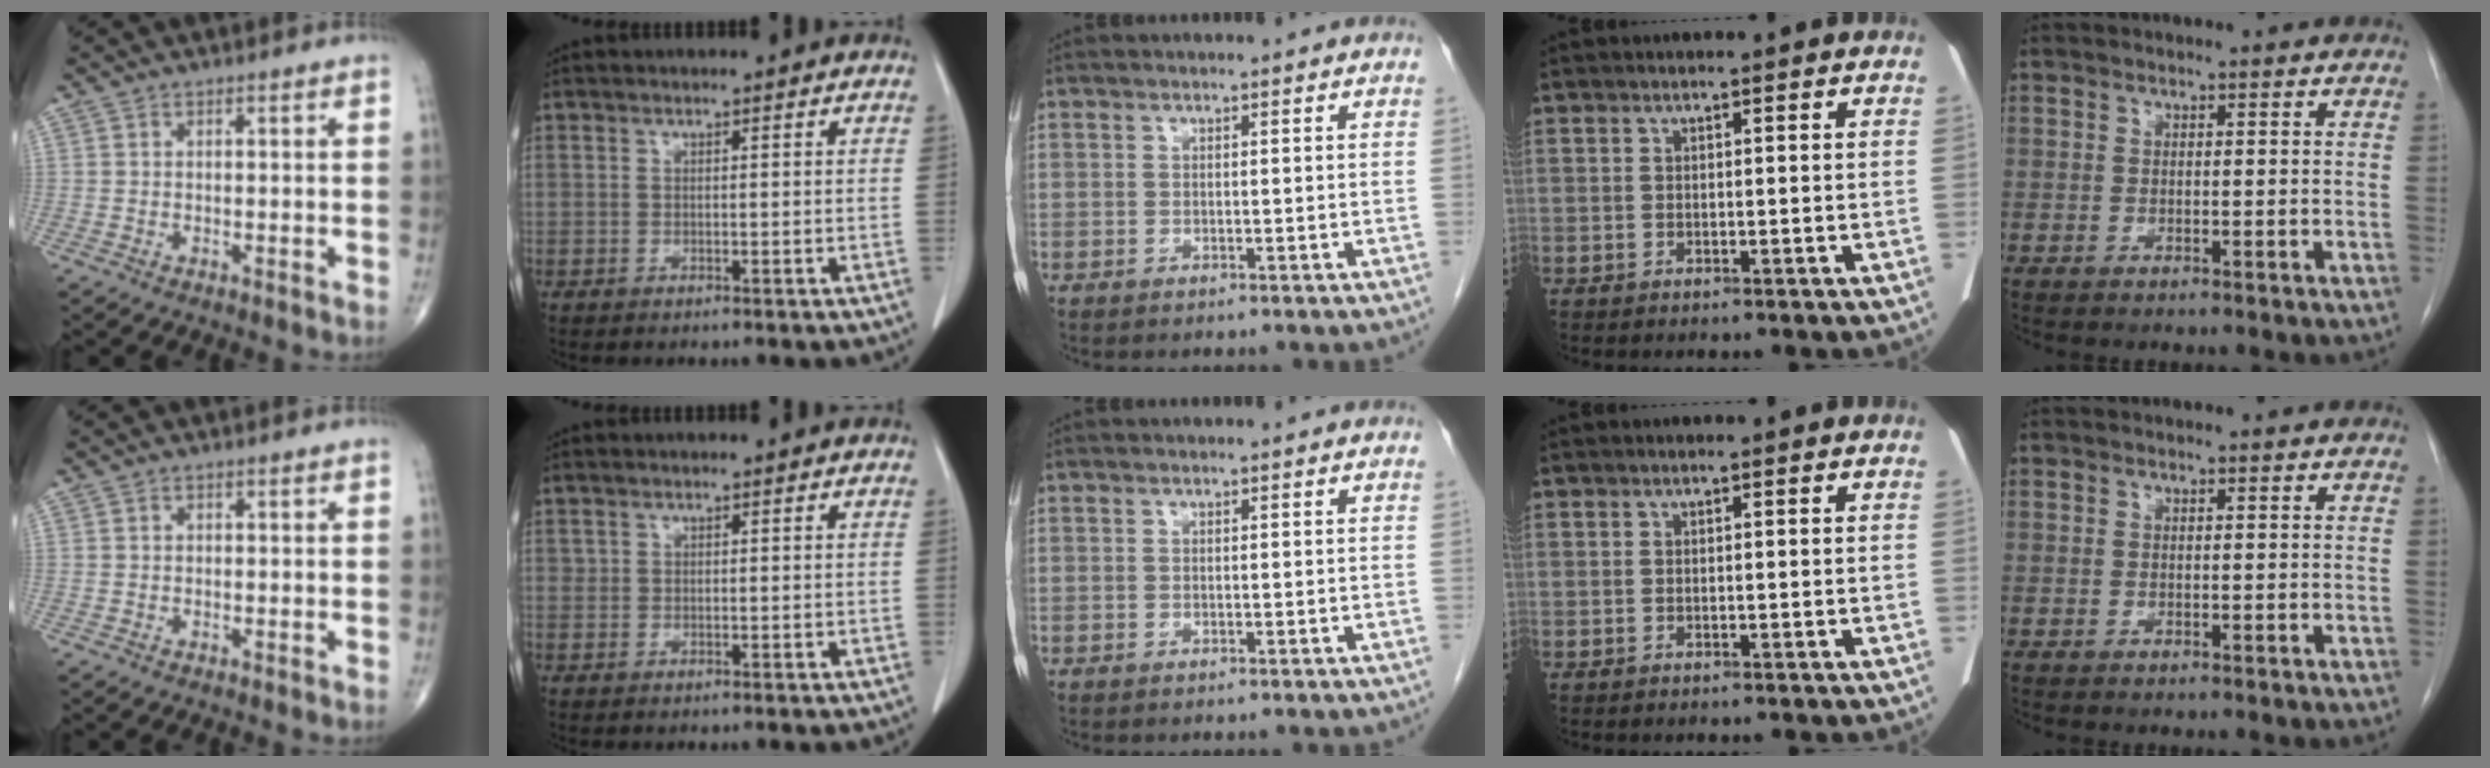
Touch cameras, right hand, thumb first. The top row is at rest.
{"index": {"total": 0.6, "force": [0.3, 0.4, 0.1], "torque": [0.004, 0.003, 0.006]}}